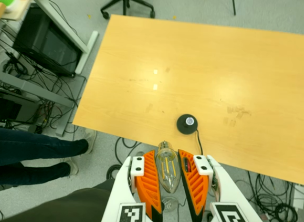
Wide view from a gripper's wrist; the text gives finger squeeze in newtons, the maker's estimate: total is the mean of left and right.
{"total": 13.3, "left": 14.1, "right": 12.6}